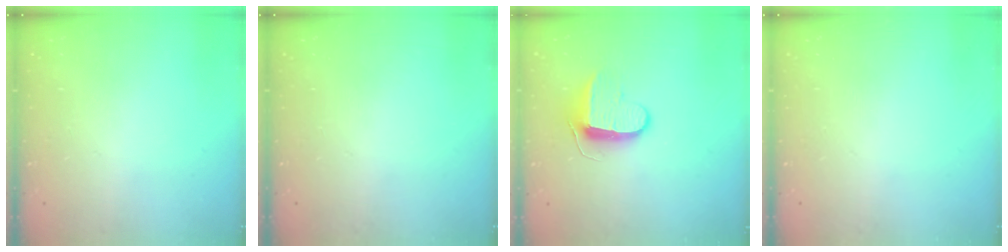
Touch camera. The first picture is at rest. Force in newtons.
{"total": 0.0}
{"total": 9.5, "press": 9.5, "slide": 0.6}
{"total": 0.0}